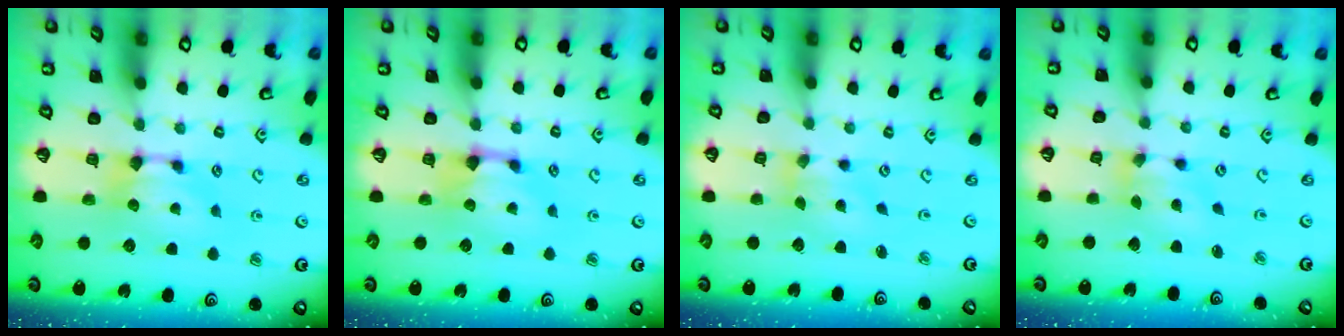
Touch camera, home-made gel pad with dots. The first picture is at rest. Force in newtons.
{"total": 0.8, "press": 0.2, "slide": 0.7}
{"total": 1.7, "press": 1.0, "slide": 1.3}
{"total": 3.7, "press": 3.3, "slide": 1.6}